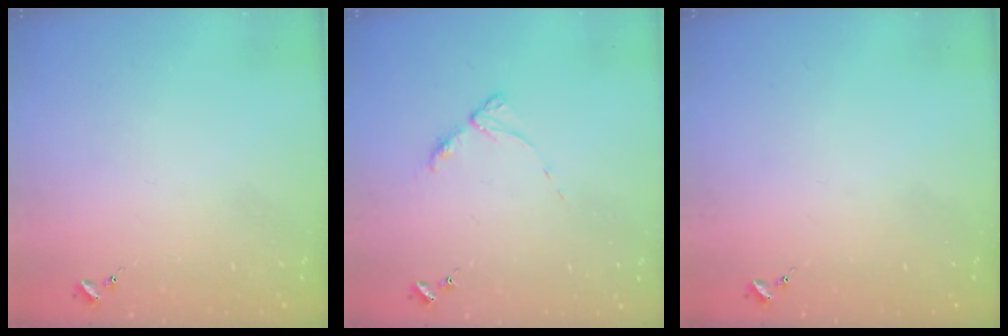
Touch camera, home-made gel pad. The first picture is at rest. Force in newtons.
{"total": 5.2, "press": 5.1, "slide": 0.6}
{"total": 0.0}